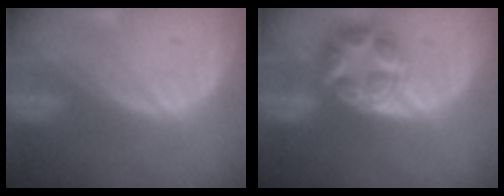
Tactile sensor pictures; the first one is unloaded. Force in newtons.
{"total": 7.7, "press": 6.7, "slide": 3.7}